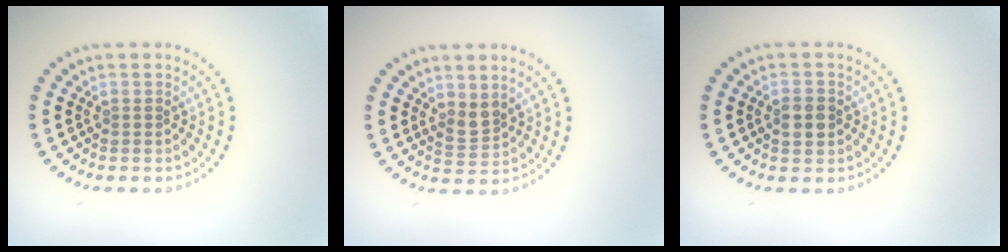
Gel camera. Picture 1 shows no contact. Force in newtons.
{"total": 1.8, "press": 1.5, "slide": 1.1}
{"total": 2.5, "press": 2.5, "slide": 0.2}